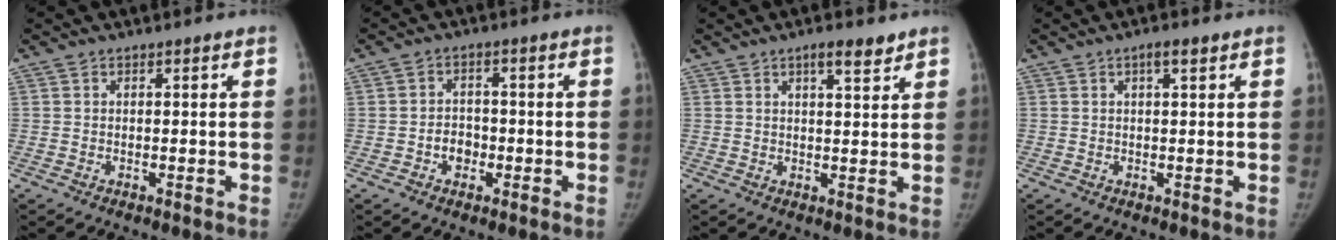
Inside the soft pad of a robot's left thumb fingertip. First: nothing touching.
{"total": 3.8, "force": [-1.2, 3.0, 1.9], "torque": [-0.012, 0.011, -0.024]}
{"total": 4.2, "force": [2.9, 1.2, 2.8], "torque": [-0.030, -0.018, 0.043]}
{"total": 2.1, "force": [1.1, 0.6, 1.7], "torque": [-0.023, 0.001, 0.016]}